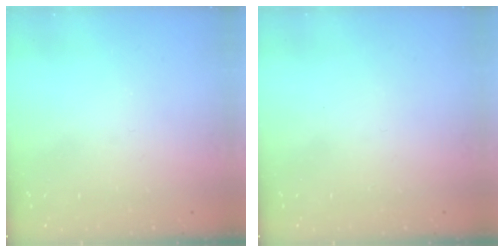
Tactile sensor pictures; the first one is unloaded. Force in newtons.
{"total": 1.6, "press": 1.6, "slide": 0.1}